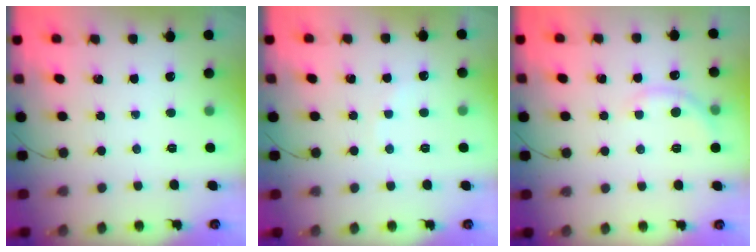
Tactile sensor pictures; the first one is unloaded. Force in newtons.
{"total": 2.7, "press": 2.6, "slide": 0.5}
{"total": 3.0, "press": 2.9, "slide": 1.0}